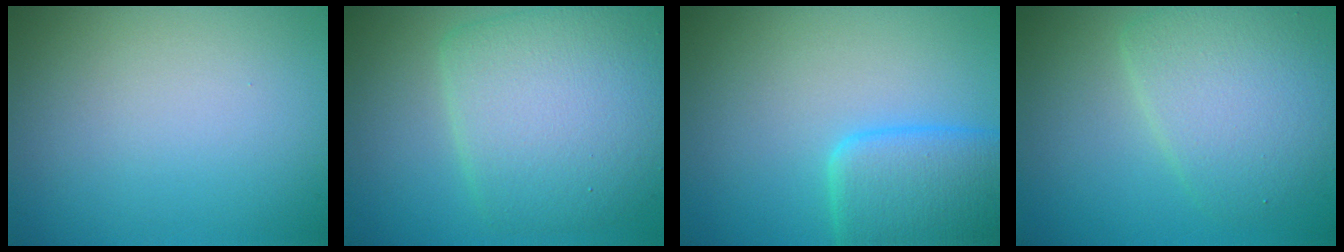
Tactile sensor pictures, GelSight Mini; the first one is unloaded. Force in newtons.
{"total": 7.5, "press": 7.5, "slide": 0.1}
{"total": 5.7, "press": 5.7, "slide": 0.5}
{"total": 5.0, "press": 5.0, "slide": 0.1}